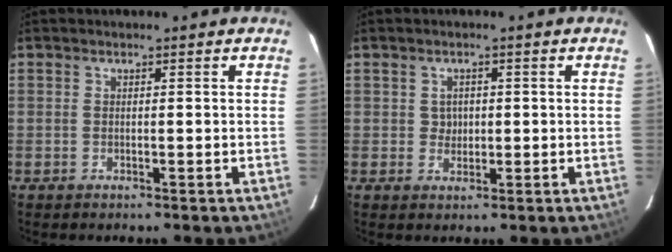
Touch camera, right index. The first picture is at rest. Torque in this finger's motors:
{"motor_torque": [-0.24, 0.00, -0.04, -0.01]}